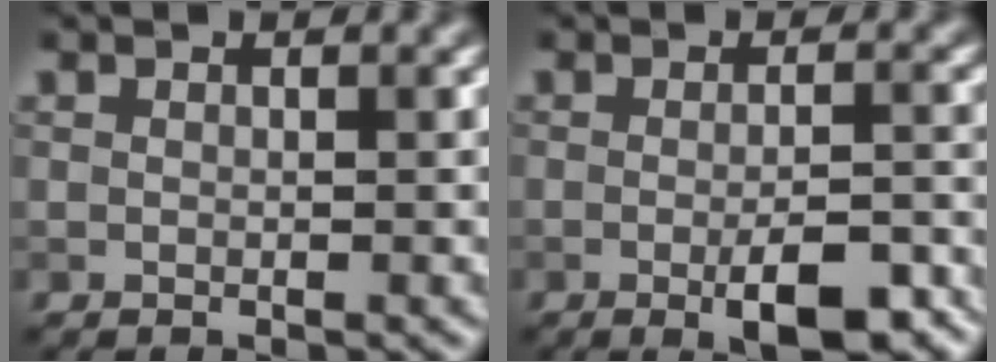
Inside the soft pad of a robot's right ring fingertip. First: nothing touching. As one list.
[{"total": 5.3, "force": [-2.3, 1.4, 4.6], "torque": [-0.074, -0.008, -0.030]}]